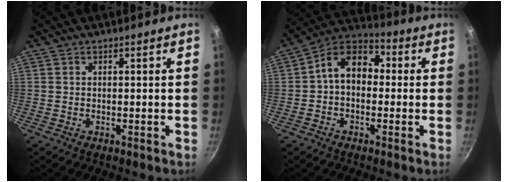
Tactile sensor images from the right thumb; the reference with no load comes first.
{"total": 10.6, "force": [0.4, 7.5, 7.5], "torque": [-0.096, 0.034, -0.011]}